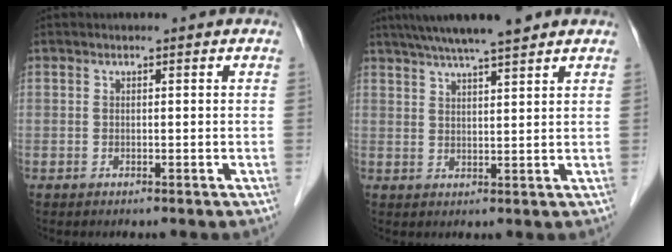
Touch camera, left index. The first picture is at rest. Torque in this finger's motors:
{"motor_torque": [0.21, -0.58, 0.29, 0.07]}